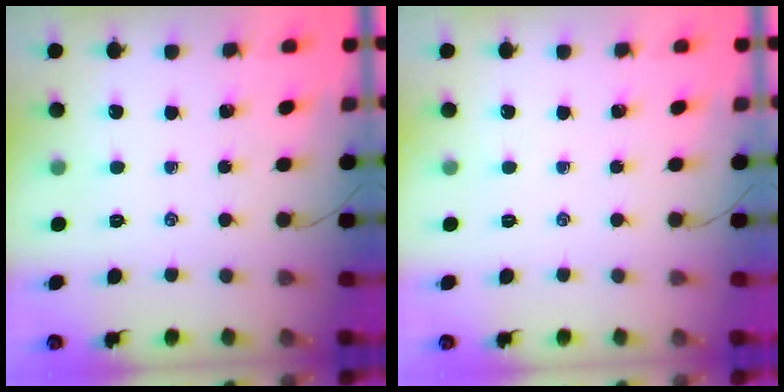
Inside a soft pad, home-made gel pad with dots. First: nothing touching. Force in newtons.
{"total": 0.0}